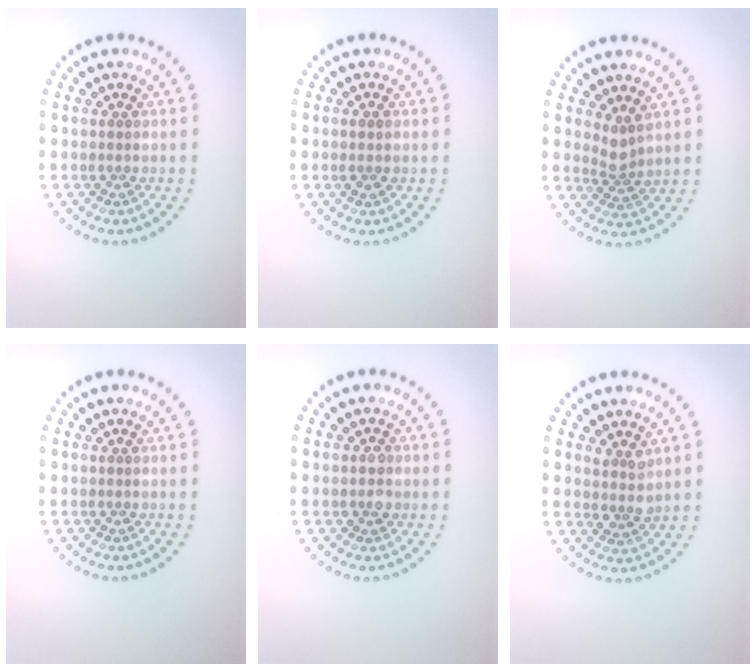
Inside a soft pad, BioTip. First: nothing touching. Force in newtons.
{"total": 0.9, "press": 0.8, "slide": 0.1}
{"total": 1.9, "press": 1.3, "slide": 1.4}
{"total": 0.0}
{"total": 1.6, "press": 1.6, "slide": 0.3}
{"total": 2.1, "press": 1.6, "slide": 1.2}